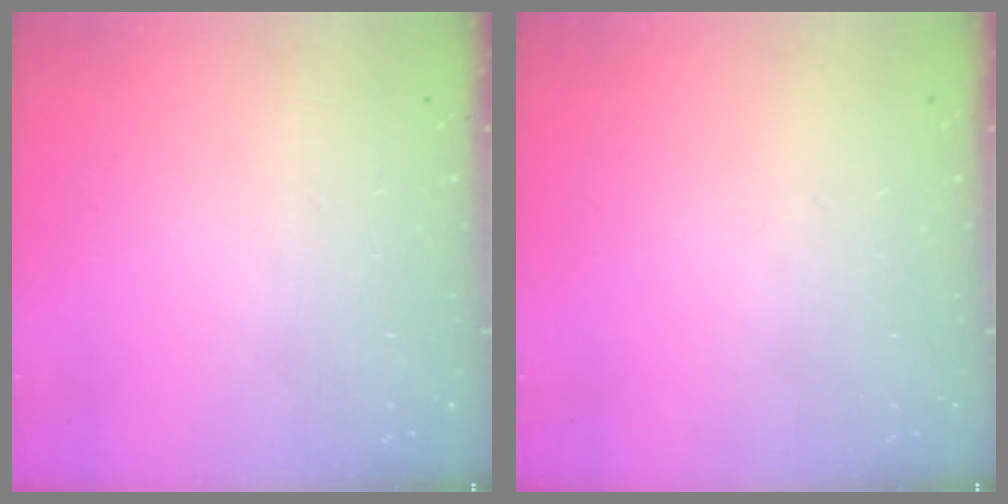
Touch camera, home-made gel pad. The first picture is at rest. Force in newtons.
{"total": 0.0}